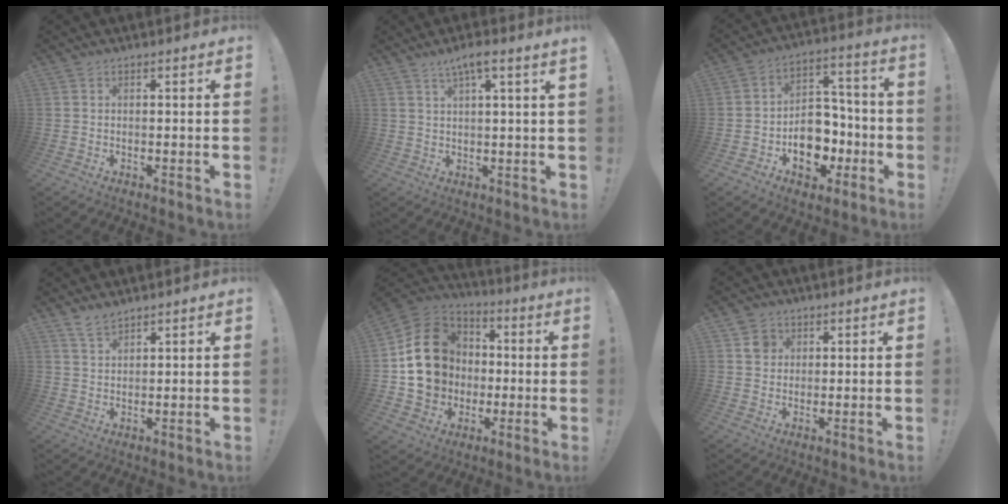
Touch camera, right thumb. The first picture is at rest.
{"total": 5.1, "force": [3.0, -0.3, 4.1], "torque": [-0.075, -0.006, 0.046]}
{"total": 13.9, "force": [-5.0, 10.8, 7.3], "torque": [-0.091, 0.040, -0.075]}
{"total": 3.8, "force": [3.3, 1.2, 1.5], "torque": [-0.023, -0.021, 0.059]}
{"total": 19.2, "force": [1.4, 16.7, 9.3], "torque": [-0.139, 0.016, 0.050]}
{"total": 4.2, "force": [1.8, 3.7, 0.9], "torque": [-0.001, -0.004, 0.031]}